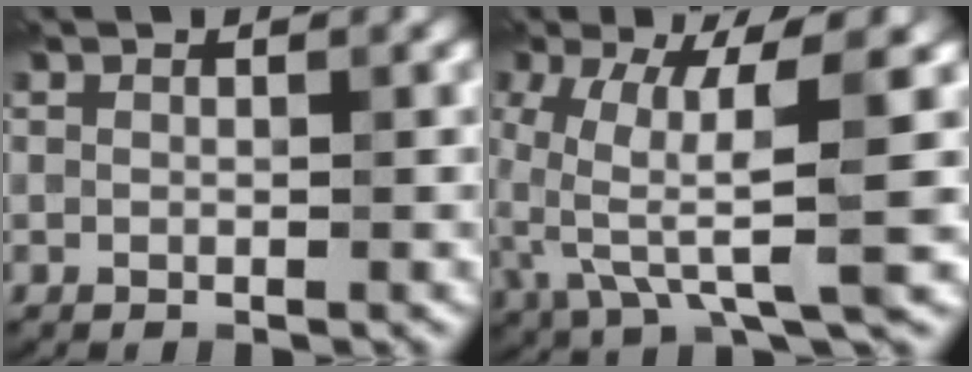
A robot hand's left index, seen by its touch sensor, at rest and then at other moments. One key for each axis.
{"total": 9.2, "fx": -0.1, "fy": 2.4, "fz": 8.8, "tx": -0.180, "ty": 0.002, "tz": 0.003}